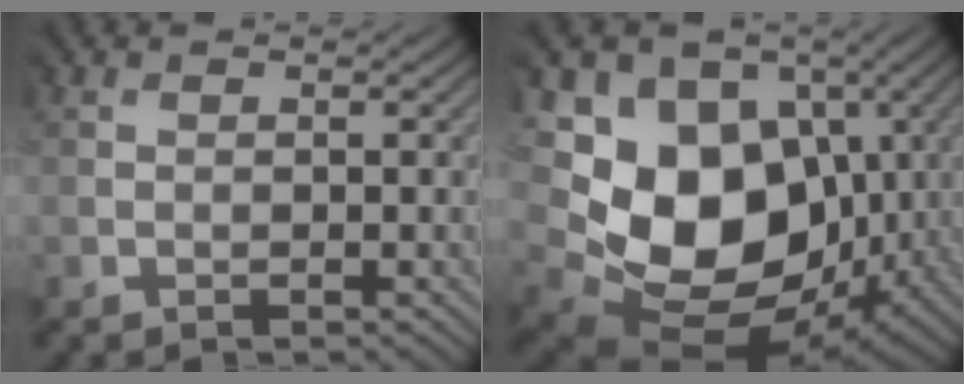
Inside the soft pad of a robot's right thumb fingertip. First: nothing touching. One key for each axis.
{"total": 15.2, "fx": 0.1, "fy": 12.4, "fz": 8.8, "tx": -0.182, "ty": -0.042, "tz": 0.022}